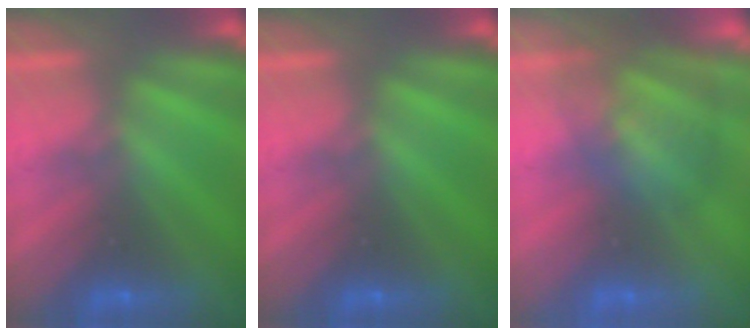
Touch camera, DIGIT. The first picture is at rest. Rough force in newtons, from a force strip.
{"total": 0.0}
{"total": 3.8}